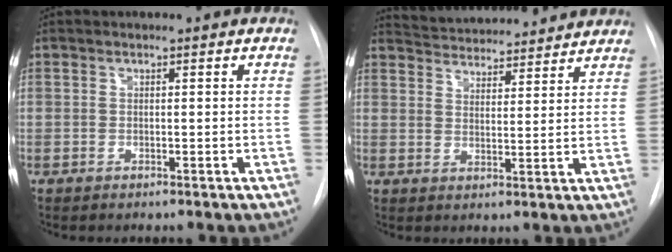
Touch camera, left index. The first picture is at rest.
{"total": 15.1, "force": [14.2, 2.8, 4.2], "torque": [-0.062, 0.018, 0.199]}